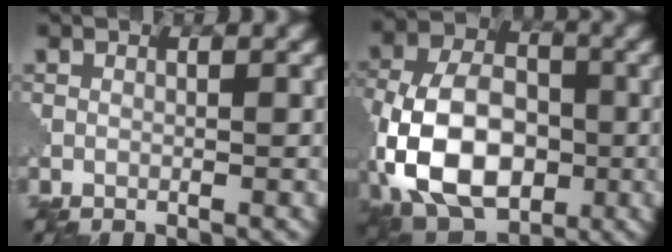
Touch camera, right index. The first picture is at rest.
{"total": 12.3, "force": [-3.4, 8.0, 8.7], "torque": [-0.174, -0.004, -0.076]}